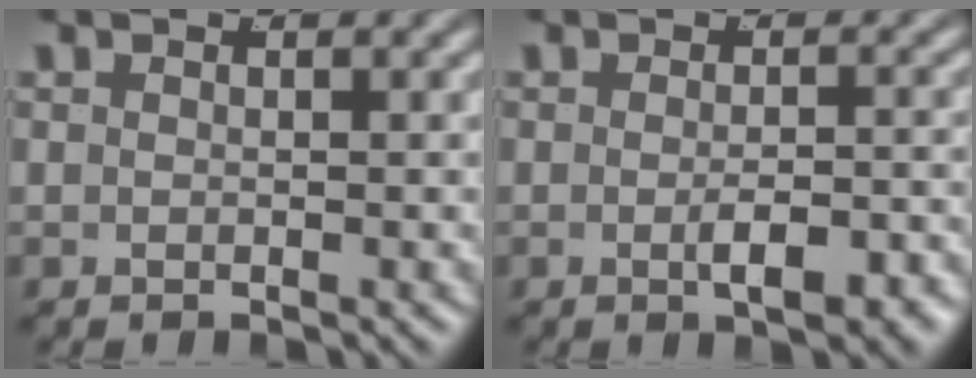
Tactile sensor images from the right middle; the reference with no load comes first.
{"total": 2.7, "force": [-1.6, 0.5, 2.2], "torque": [-0.025, 0.000, -0.025]}